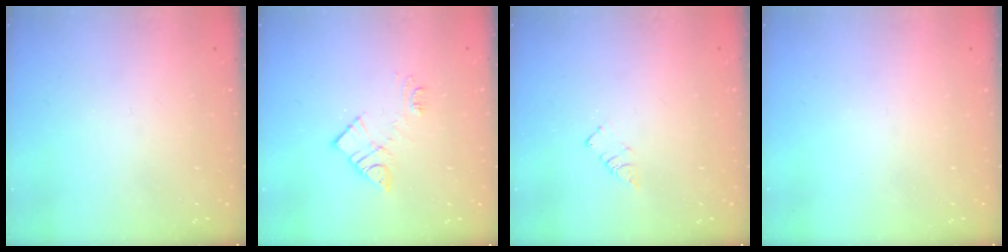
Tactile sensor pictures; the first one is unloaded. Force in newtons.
{"total": 10.1, "press": 10.1, "slide": 0.6}
{"total": 2.9, "press": 2.9, "slide": 0.4}
{"total": 0.0}